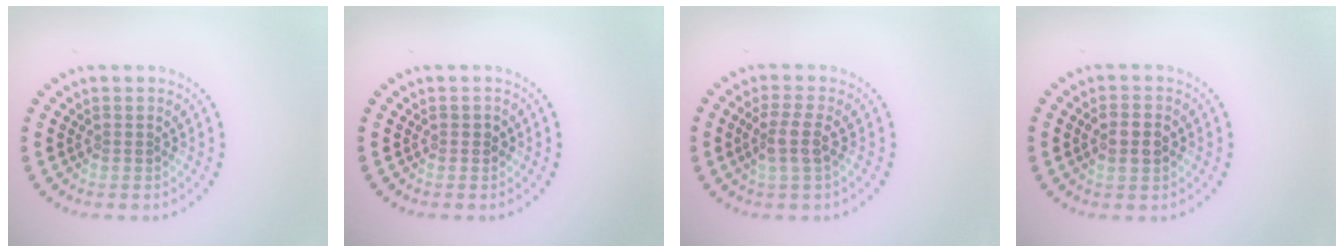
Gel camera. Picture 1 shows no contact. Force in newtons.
{"total": 0.8, "press": 0.8, "slide": 0.1}
{"total": 2.3, "press": 2.0, "slide": 1.2}
{"total": 2.4, "press": 2.4, "slide": 0.2}